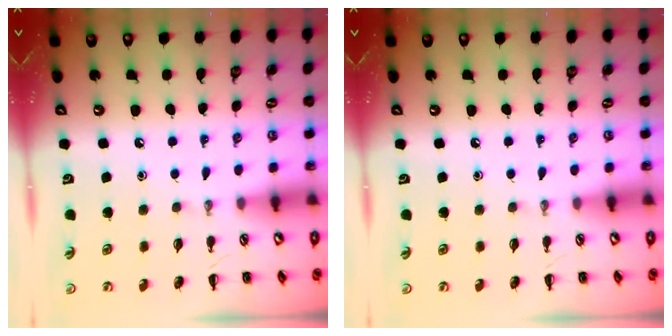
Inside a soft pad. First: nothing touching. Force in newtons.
{"total": 0.0}